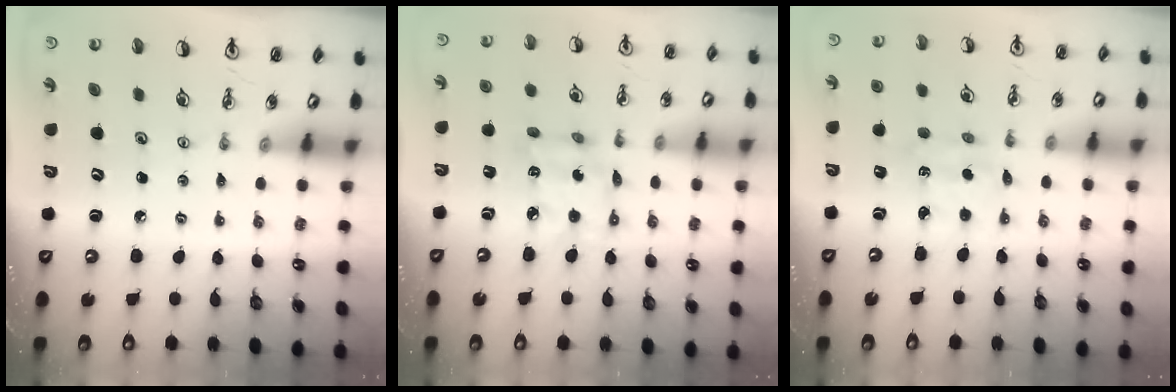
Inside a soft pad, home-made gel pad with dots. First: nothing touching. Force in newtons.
{"total": 6.8, "press": 6.8, "slide": 0.3}
{"total": 2.2, "press": 2.1, "slide": 0.5}